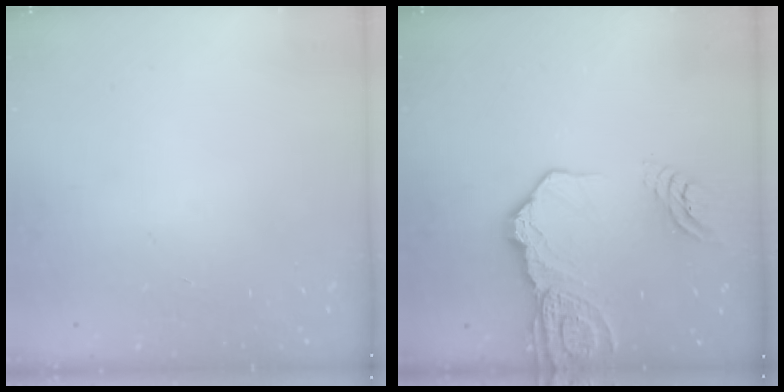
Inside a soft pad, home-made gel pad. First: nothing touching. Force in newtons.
{"total": 14.8, "press": 14.7, "slide": 1.7}